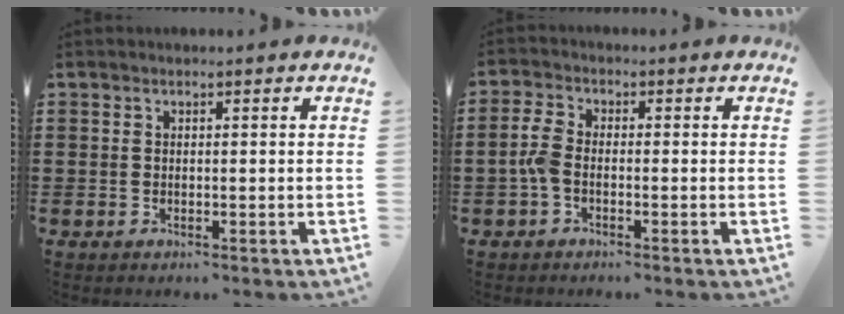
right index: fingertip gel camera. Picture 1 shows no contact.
{"total": 3.2, "force": [-1.1, 1.6, 2.6], "torque": [-0.069, 0.000, -0.027]}